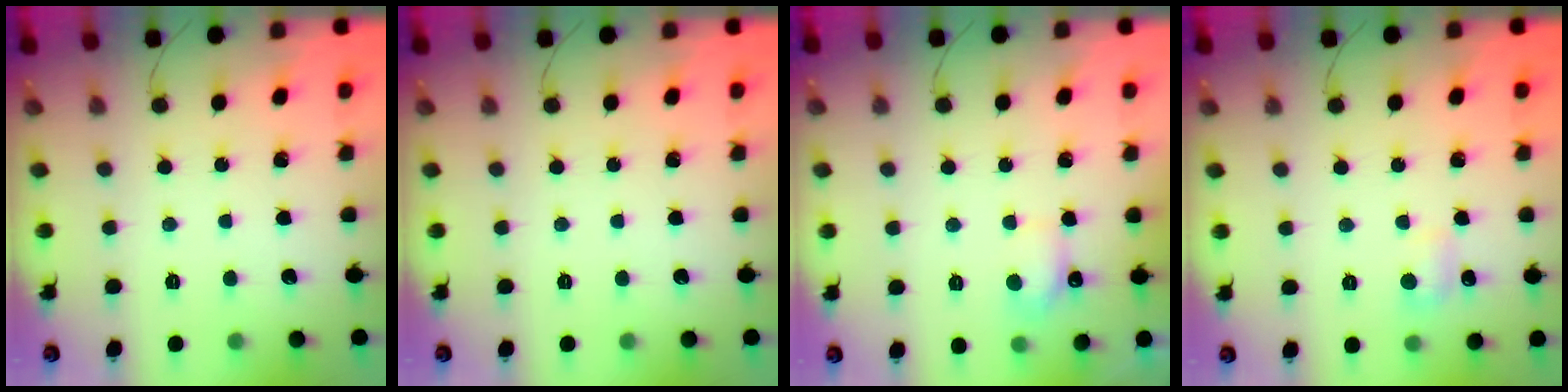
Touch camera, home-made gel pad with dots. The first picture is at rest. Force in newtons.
{"total": 0.0}
{"total": 5.0, "press": 4.9, "slide": 1.2}
{"total": 6.6, "press": 6.4, "slide": 1.9}